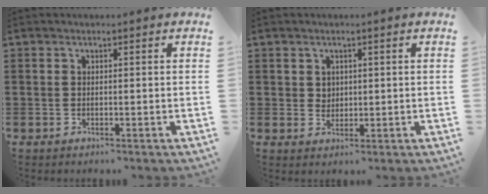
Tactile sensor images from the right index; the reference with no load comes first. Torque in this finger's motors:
{"motor_torque": [0.57, 0.55, 0.01, 0.00]}